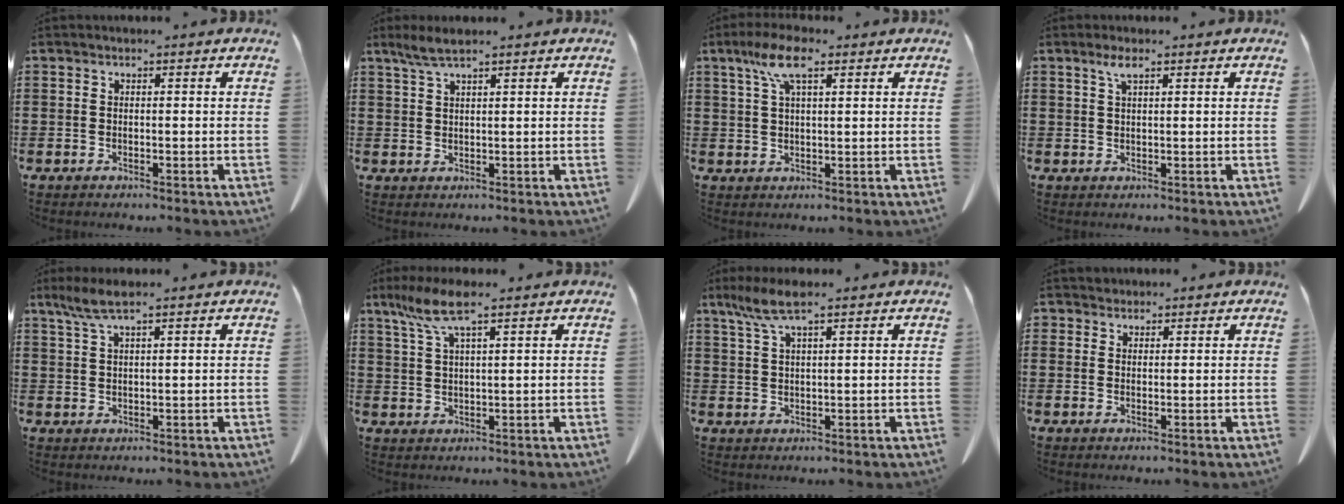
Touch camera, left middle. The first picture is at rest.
{"total": 3.0, "force": [2.1, 0.4, 2.1], "torque": [-0.044, 0.001, 0.038]}
{"total": 6.7, "force": [3.5, 1.9, 5.4], "torque": [-0.113, 0.011, 0.061]}
{"total": 2.4, "force": [1.4, 0.5, 1.8], "torque": [-0.040, 0.005, 0.024]}
{"total": 3.9, "force": [2.5, 0.7, 3.0], "torque": [-0.063, 0.001, 0.046]}
{"total": 6.7, "force": [4.1, 1.1, 5.2], "torque": [-0.115, -0.003, 0.072]}
{"total": 5.1, "force": [3.2, 0.9, 3.8], "torque": [-0.081, 0.001, 0.058]}
{"total": 1.5, "force": [1.3, 0.8, -0.2], "torque": [0.000, 0.004, 0.027]}